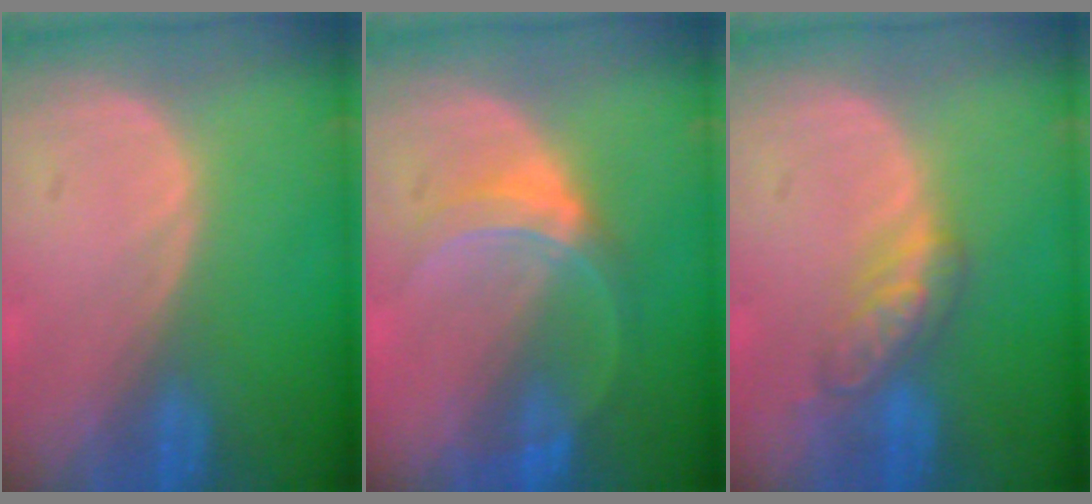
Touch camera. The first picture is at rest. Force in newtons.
{"total": 5.1, "press": 5.0, "slide": 1.1}
{"total": 4.9, "press": 4.9, "slide": 0.5}